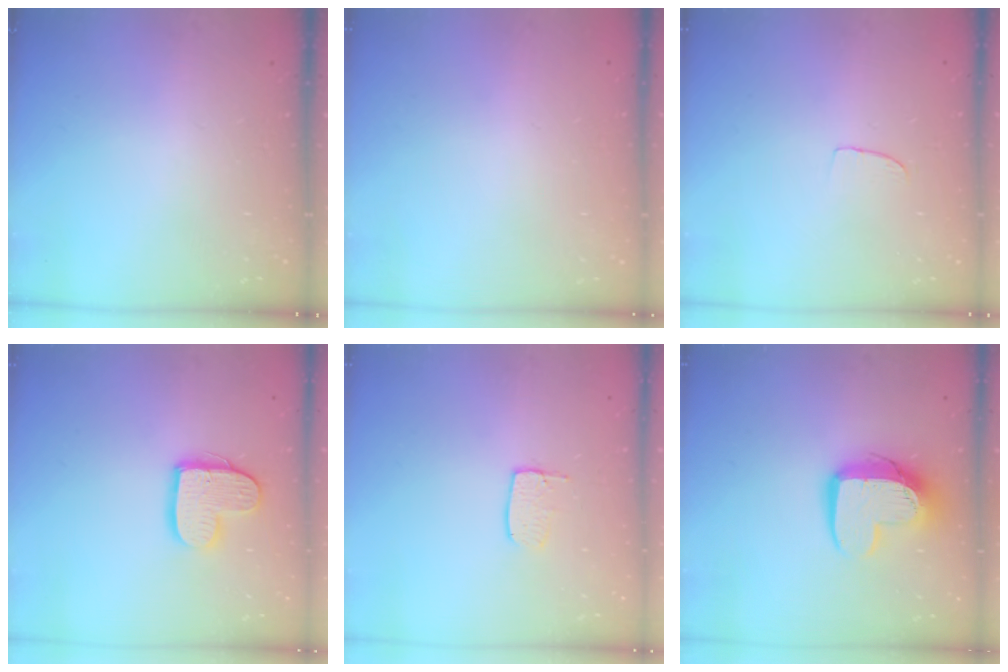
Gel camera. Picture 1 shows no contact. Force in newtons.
{"total": 0.0}
{"total": 2.5, "press": 2.5, "slide": 0.1}
{"total": 13.4, "press": 13.3, "slide": 1.2}
{"total": 5.8, "press": 5.8, "slide": 0.4}
{"total": 13.2, "press": 13.2, "slide": 1.1}